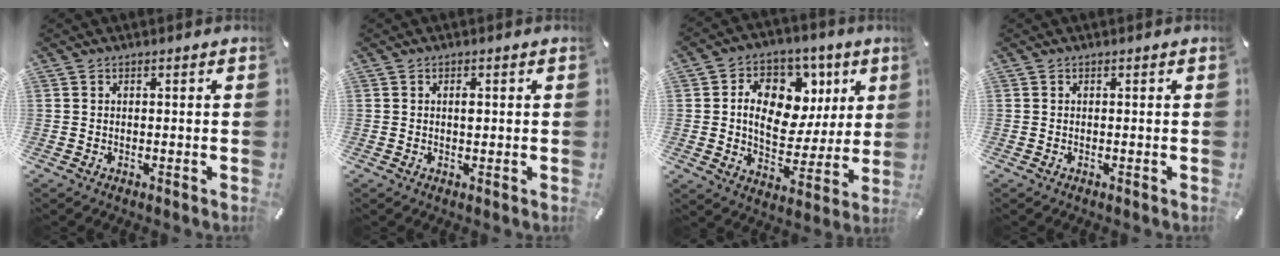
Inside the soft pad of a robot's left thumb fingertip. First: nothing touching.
{"total": 1.4, "force": [0.2, 0.7, 1.2], "torque": [-0.016, 0.000, 0.001]}
{"total": 14.7, "force": [4.0, 11.0, 8.9], "torque": [-0.130, -0.015, 0.077]}
{"total": 0.0}